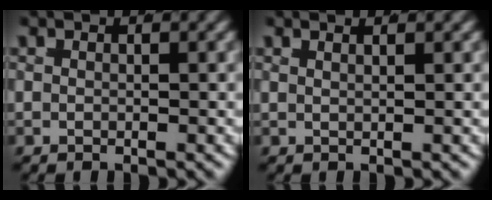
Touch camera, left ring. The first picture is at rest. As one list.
[{"total": 1.4, "force": [1.2, 0.3, 0.7], "torque": [-0.005, 0.007, 0.016]}]